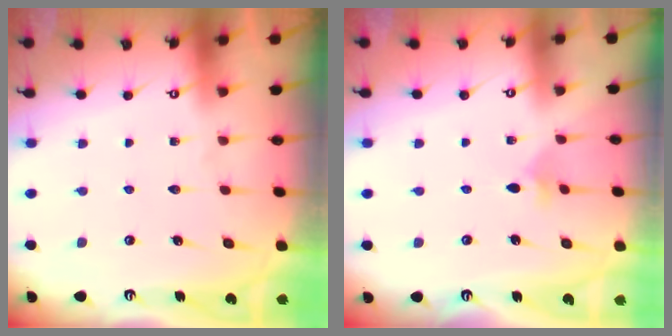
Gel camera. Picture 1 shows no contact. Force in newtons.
{"total": 2.6, "press": 2.6, "slide": 0.6}